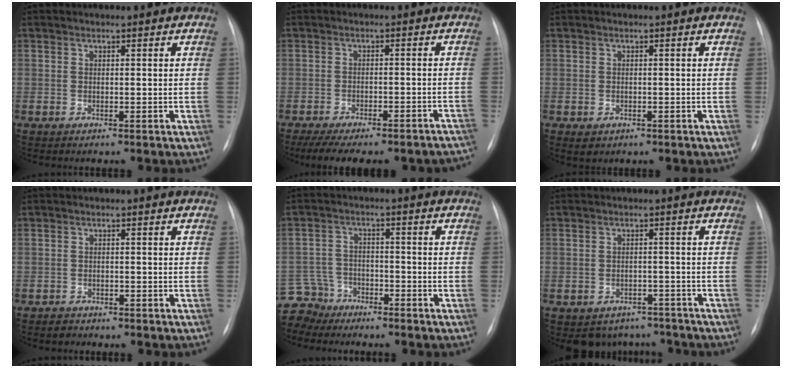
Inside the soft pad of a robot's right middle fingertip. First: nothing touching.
{"total": 17.2, "force": [-14.8, 4.0, 7.8], "torque": [-0.109, 0.001, -0.186]}
{"total": 1.5, "force": [-0.6, 1.2, 0.6], "torque": [-0.007, 0.002, 0.000]}
{"total": 1.4, "force": [-1.1, 0.8, -0.1], "torque": [-0.003, 0.003, -0.021]}
{"total": 6.2, "force": [-5.5, 2.8, -0.8], "torque": [0.016, 0.005, -0.108]}
{"total": 6.2, "force": [-5.1, 3.4, 0.3], "torque": [0.010, 0.018, -0.065]}